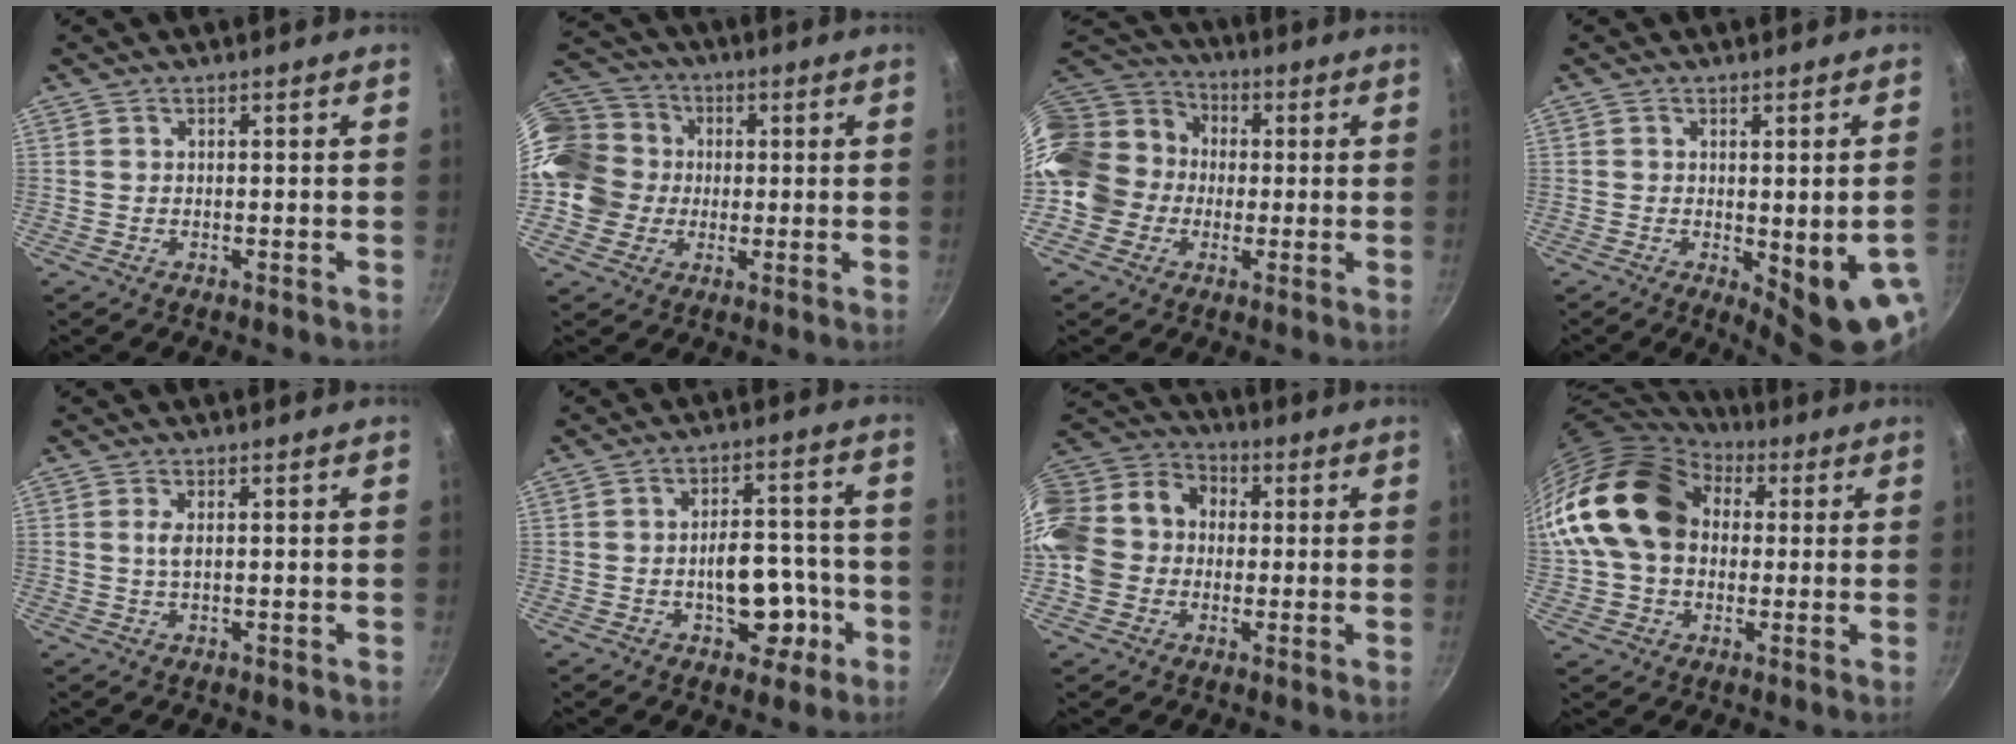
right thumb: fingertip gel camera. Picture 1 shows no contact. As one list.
[{"total": 15.3, "force": [0.2, 13.8, 6.7], "torque": [-0.111, 0.032, -0.004]}, {"total": 19.0, "force": [-1.1, 16.5, 9.3], "torque": [-0.158, 0.055, -0.030]}, {"total": 10.7, "force": [-2.3, 3.1, 10.0], "torque": [-0.107, -0.010, -0.018]}, {"total": 1.8, "force": [0.3, 0.7, 1.6], "torque": [-0.035, 0.000, 0.006]}, {"total": 10.6, "force": [-3.4, 6.4, 7.8], "torque": [-0.069, 0.035, -0.040]}, {"total": 16.7, "force": [-0.6, 13.9, 9.2], "torque": [-0.156, 0.048, -0.025]}, {"total": 20.2, "force": [4.1, 15.0, 12.9], "torque": [-0.224, 0.032, 0.066]}]